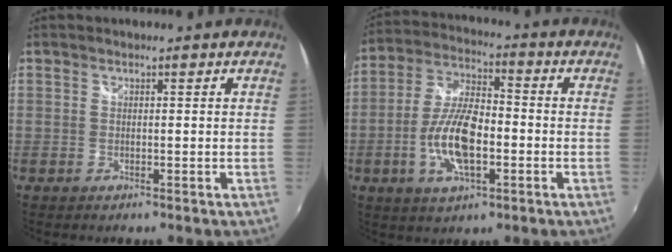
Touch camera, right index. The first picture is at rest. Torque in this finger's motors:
{"motor_torque": [0.49, -0.18, 0.48, 0.16]}